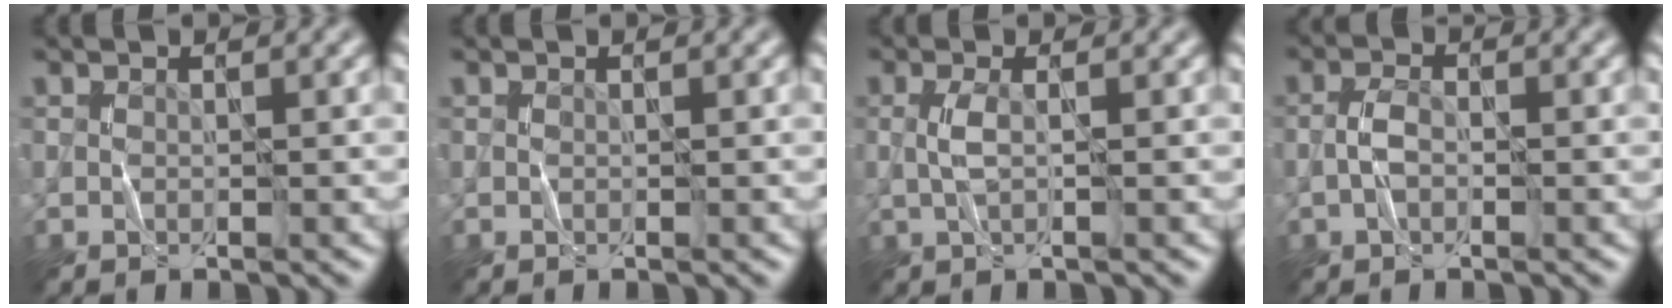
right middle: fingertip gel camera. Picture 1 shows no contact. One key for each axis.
{"total": 0.0}
{"total": 1.7, "fx": 0.0, "fy": 0.3, "fz": 1.7, "tx": -0.038, "ty": 0.006, "tz": -0.001}
{"total": 1.9, "fx": -0.7, "fy": 0.9, "fz": 1.5, "tx": -0.031, "ty": 0.006, "tz": -0.019}